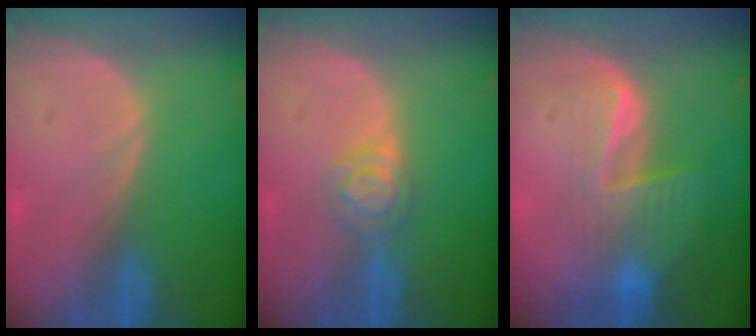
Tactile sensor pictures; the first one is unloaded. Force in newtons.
{"total": 3.9, "press": 3.6, "slide": 1.5}
{"total": 6.4, "press": 6.2, "slide": 1.9}